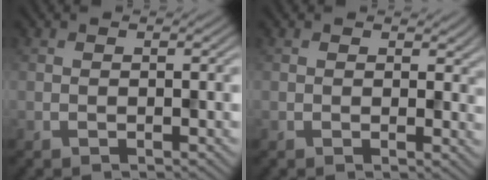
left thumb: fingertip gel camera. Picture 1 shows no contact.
{"total": 2.3, "force": [1.0, 1.2, 1.7], "torque": [-0.023, -0.003, 0.015]}